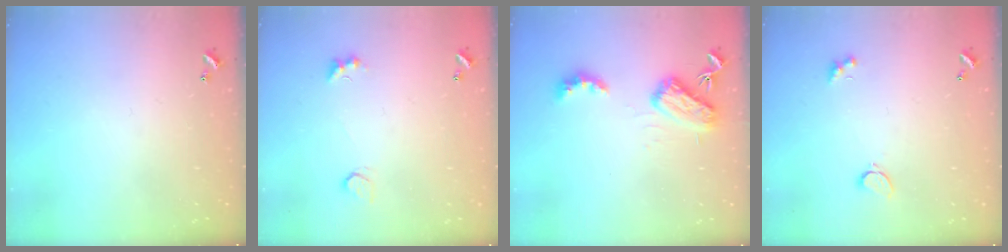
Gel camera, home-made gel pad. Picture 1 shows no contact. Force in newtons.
{"total": 3.0, "press": 2.9, "slide": 0.8}
{"total": 7.0, "press": 7.0, "slide": 0.1}
{"total": 2.3, "press": 2.3, "slide": 0.6}